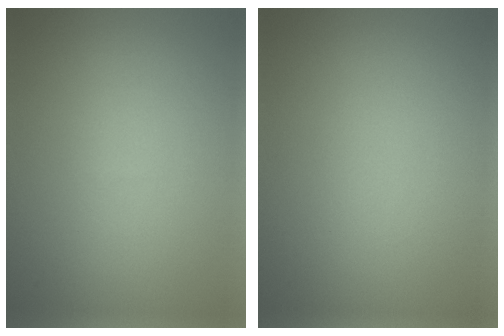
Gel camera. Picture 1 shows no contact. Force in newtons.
{"total": 0.0}